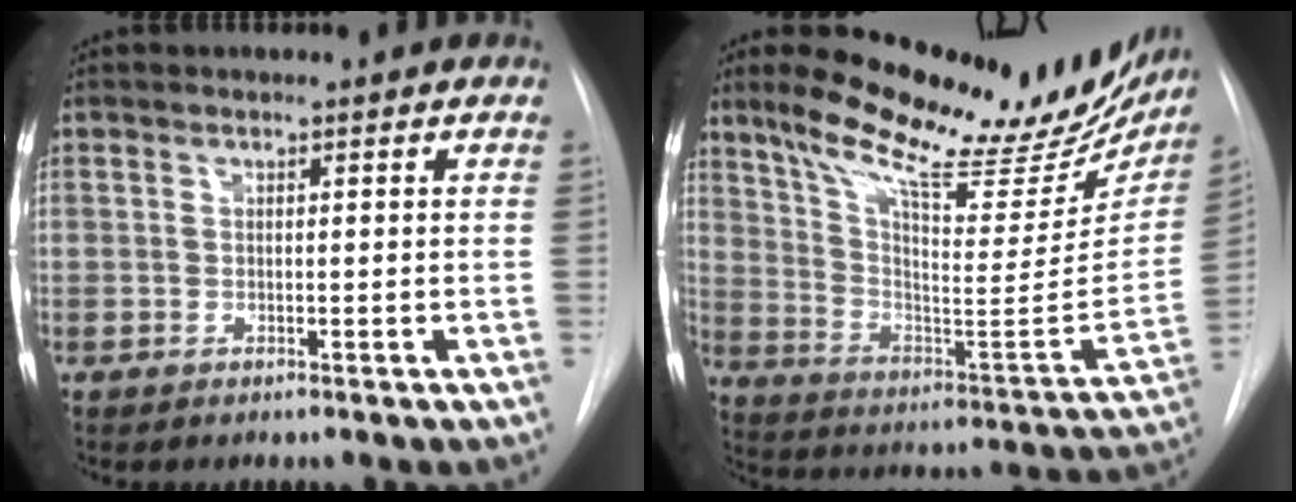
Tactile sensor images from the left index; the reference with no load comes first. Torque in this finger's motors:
{"motor_torque": [1.00, -1.13, 0.15, 0.05]}